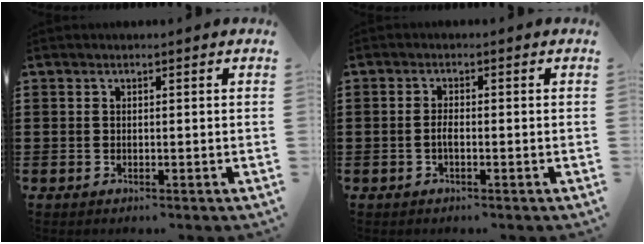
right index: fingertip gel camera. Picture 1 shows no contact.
{"total": 1.6, "force": [-0.5, 0.4, 1.4], "torque": [-0.034, -0.002, -0.012]}